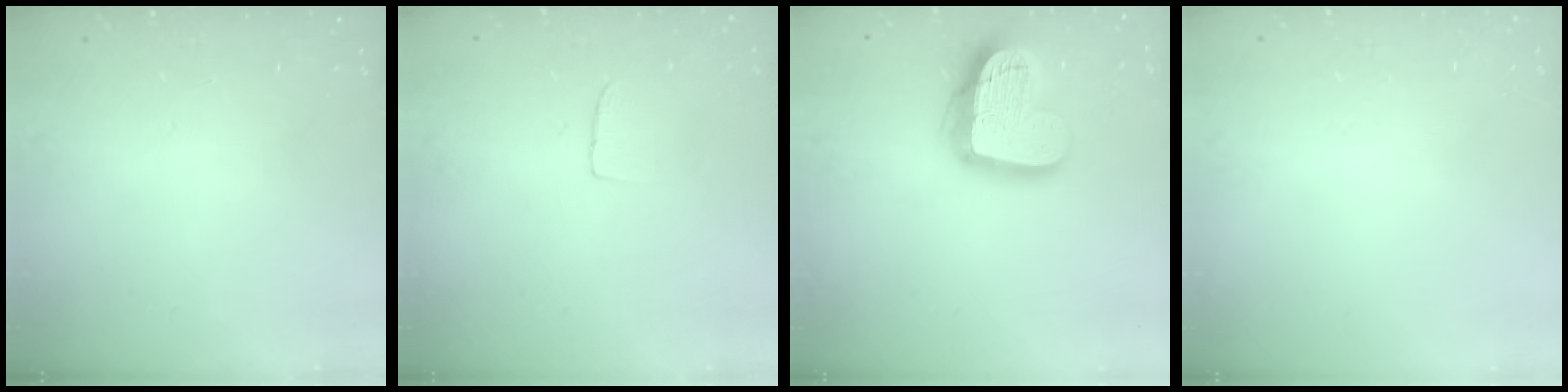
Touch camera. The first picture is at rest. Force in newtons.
{"total": 2.4, "press": 2.4, "slide": 0.1}
{"total": 21.4, "press": 21.3, "slide": 2.1}
{"total": 0.0}